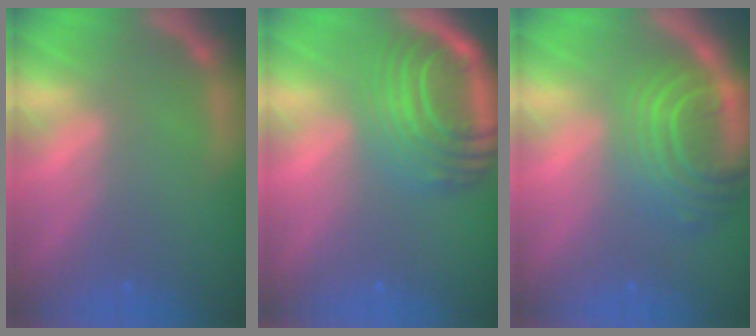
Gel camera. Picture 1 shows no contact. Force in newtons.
{"total": 10.1}
{"total": 8.5}